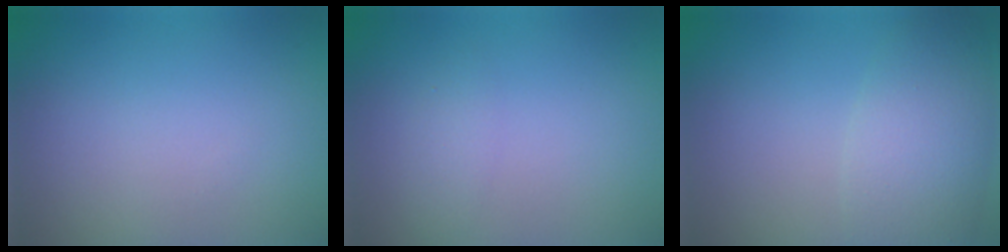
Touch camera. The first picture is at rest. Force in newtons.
{"total": 1.3, "press": 1.3, "slide": 0.0}
{"total": 6.1, "press": 6.1, "slide": 0.4}